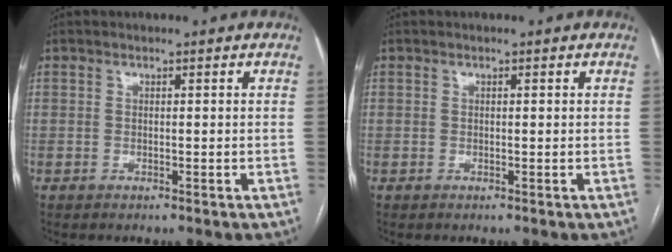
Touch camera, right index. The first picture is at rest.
{"total": 0.0}